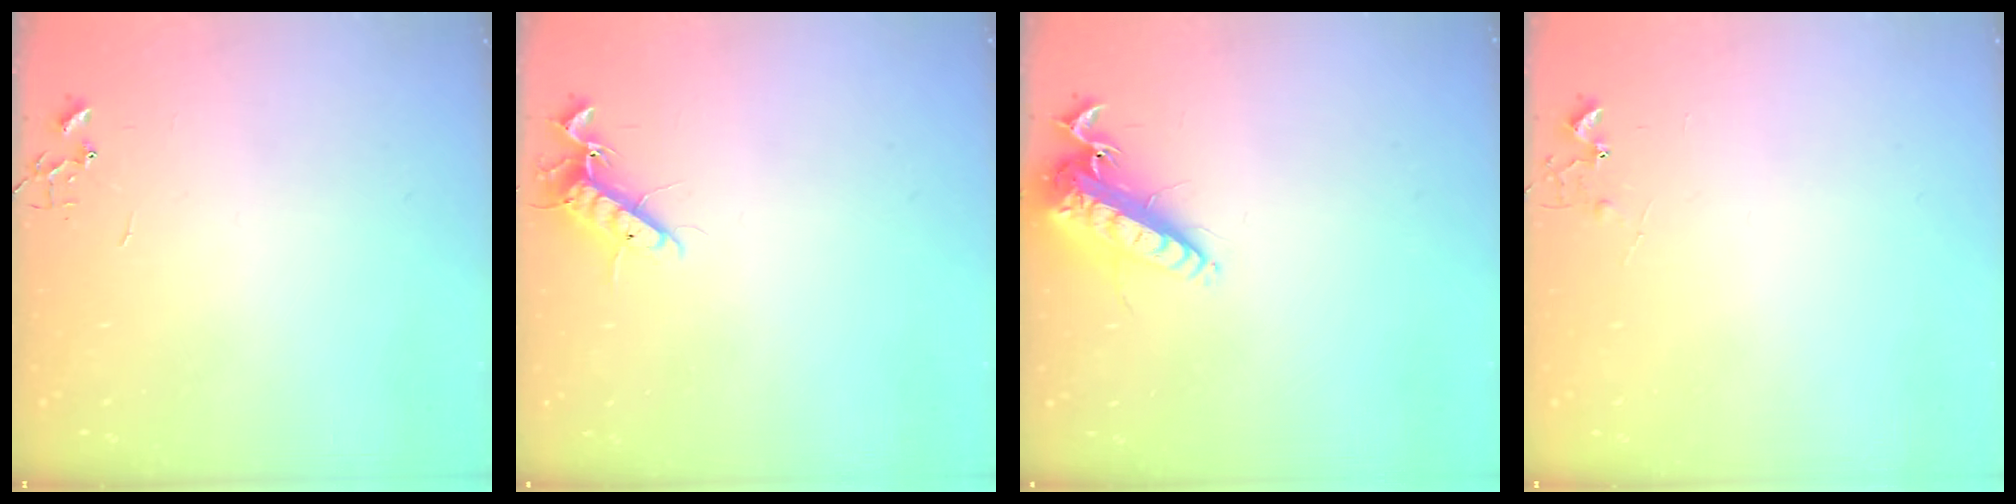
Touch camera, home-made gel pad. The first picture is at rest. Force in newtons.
{"total": 11.0, "press": 10.9, "slide": 1.9}
{"total": 14.6, "press": 14.4, "slide": 2.8}
{"total": 5.4, "press": 5.4, "slide": 0.7}